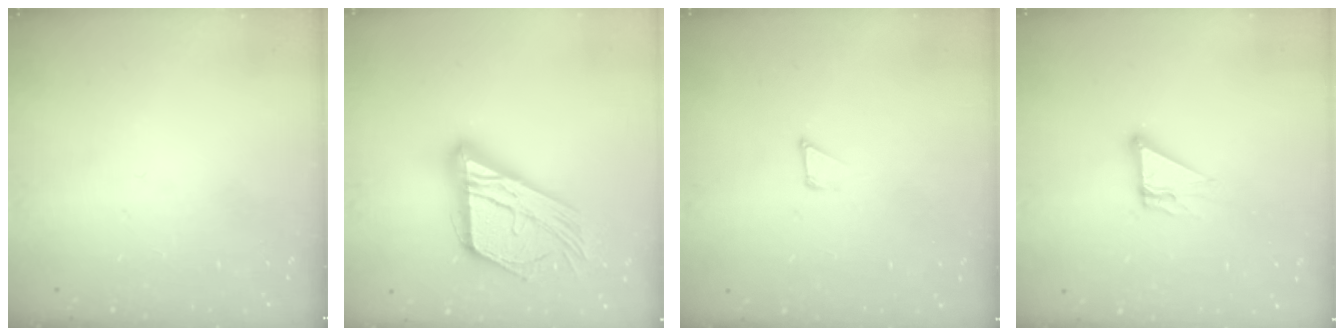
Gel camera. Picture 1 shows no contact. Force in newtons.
{"total": 21.6, "press": 21.5, "slide": 1.9}
{"total": 1.7, "press": 1.7, "slide": 0.0}
{"total": 5.5, "press": 5.5, "slide": 0.3}